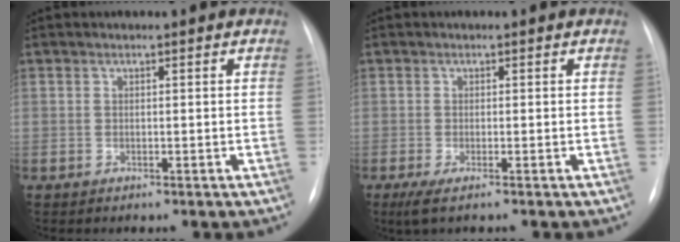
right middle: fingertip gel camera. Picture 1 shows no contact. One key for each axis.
{"total": 2.4, "fx": -1.5, "fy": 0.1, "fz": 1.8, "tx": -0.040, "ty": -0.009, "tz": -0.031}